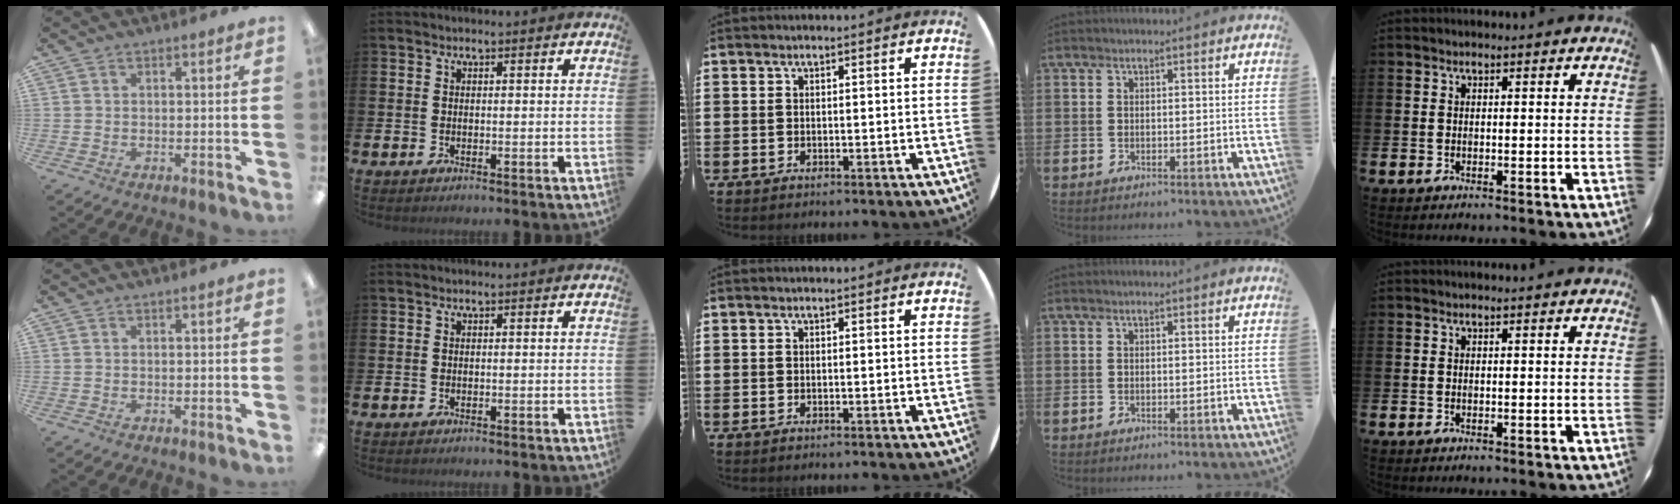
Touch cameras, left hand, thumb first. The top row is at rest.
{}